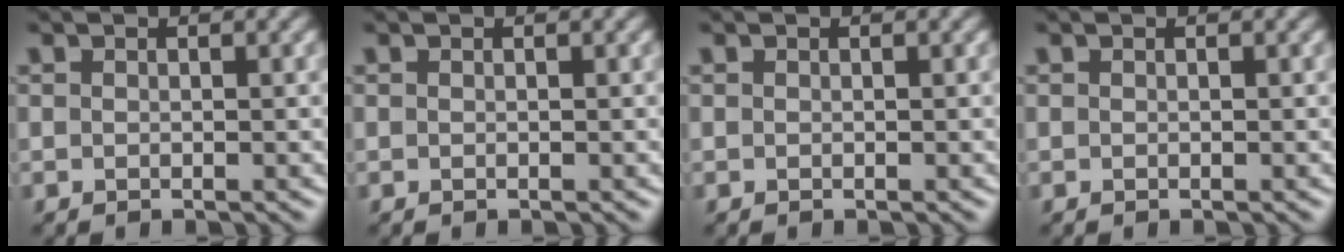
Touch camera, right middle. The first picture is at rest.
{"total": 0.0}
{"total": 0.0}
{"total": 0.0}